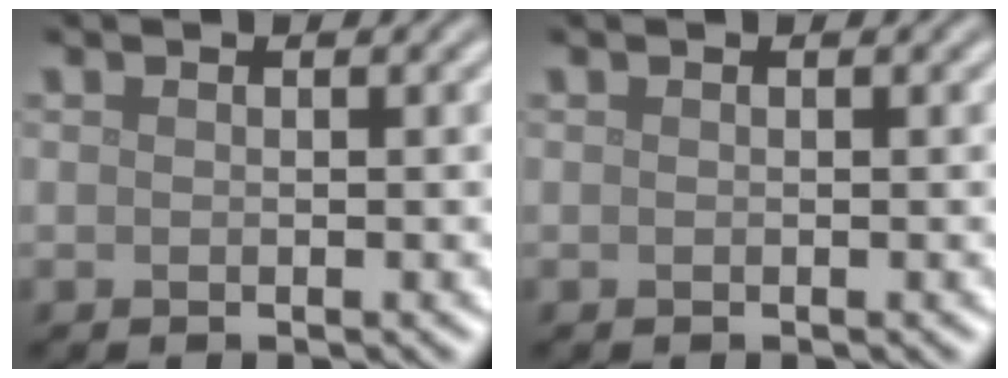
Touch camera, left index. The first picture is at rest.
{"total": 0.0}